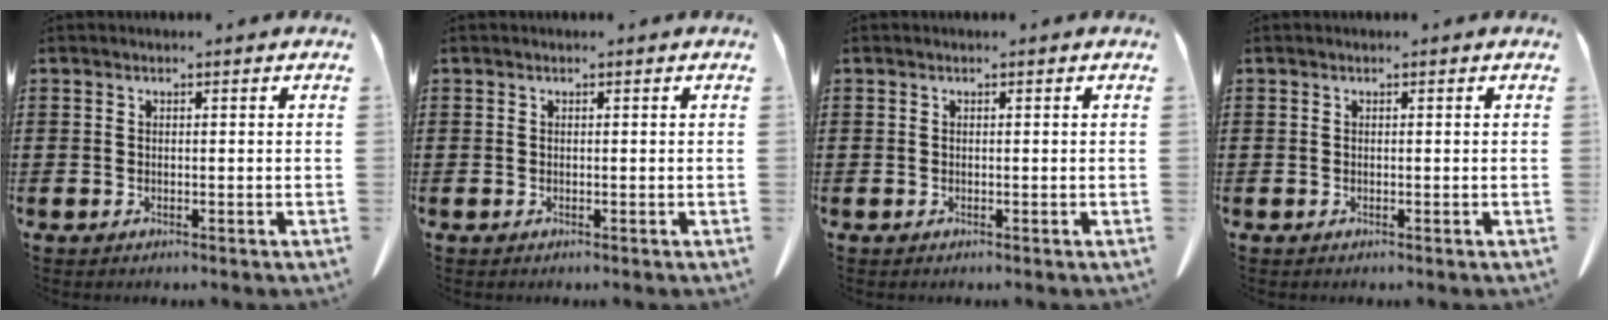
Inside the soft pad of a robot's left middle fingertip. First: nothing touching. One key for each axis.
{"total": 0.0}
{"total": 0.0}
{"total": 0.0}